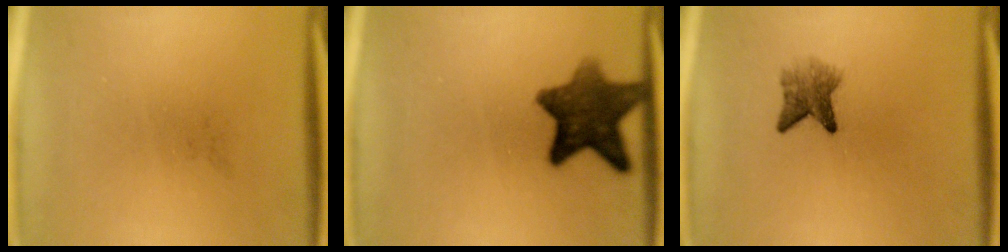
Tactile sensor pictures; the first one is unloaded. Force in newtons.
{"total": 10.0}
{"total": 3.6}